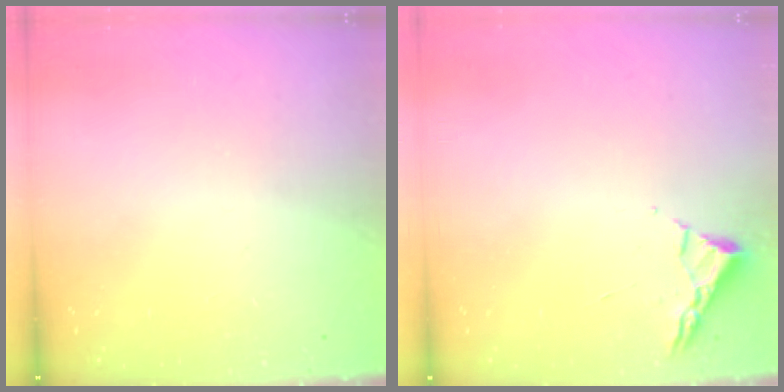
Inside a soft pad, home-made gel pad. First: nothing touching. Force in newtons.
{"total": 3.0, "press": 2.9, "slide": 0.4}